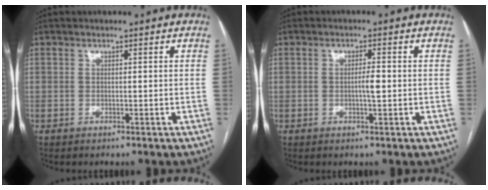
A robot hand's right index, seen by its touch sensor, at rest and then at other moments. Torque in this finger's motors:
{"motor_torque": [-0.16, -0.14, 0.03, 0.00]}